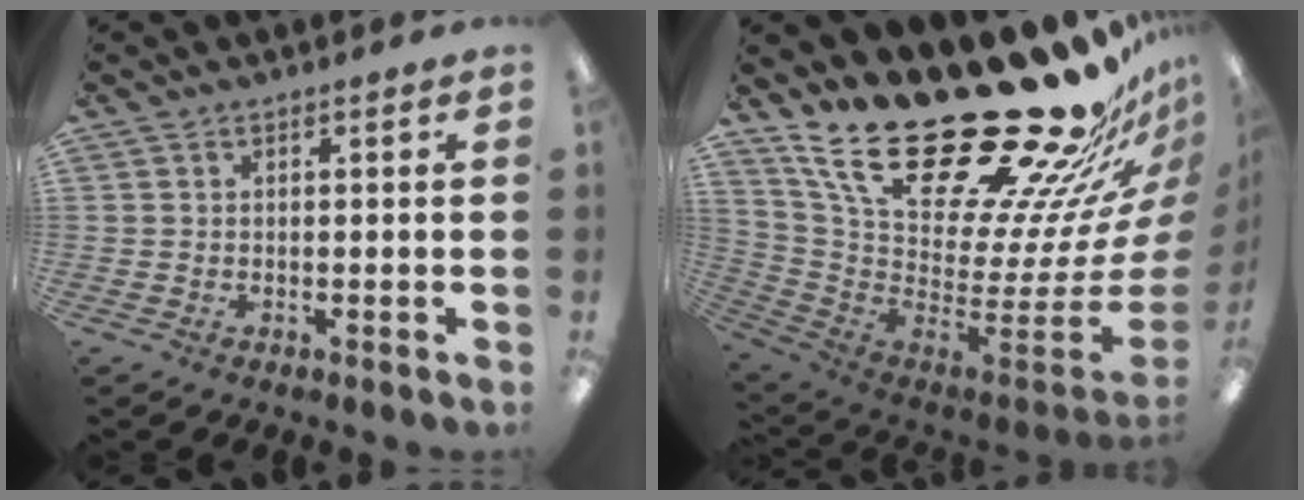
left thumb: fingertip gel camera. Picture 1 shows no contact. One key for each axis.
{"total": 34.7, "fx": 24.9, "fy": 12.7, "fz": 20.6, "tx": -0.270, "ty": -0.216, "tz": 0.469}